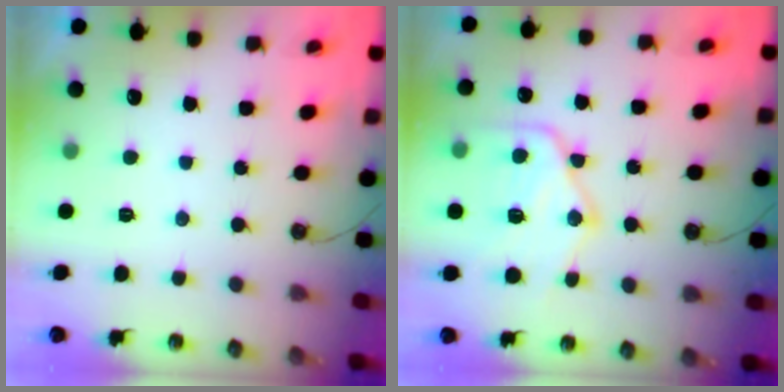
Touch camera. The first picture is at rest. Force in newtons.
{"total": 17.2, "press": 17.1, "slide": 1.9}